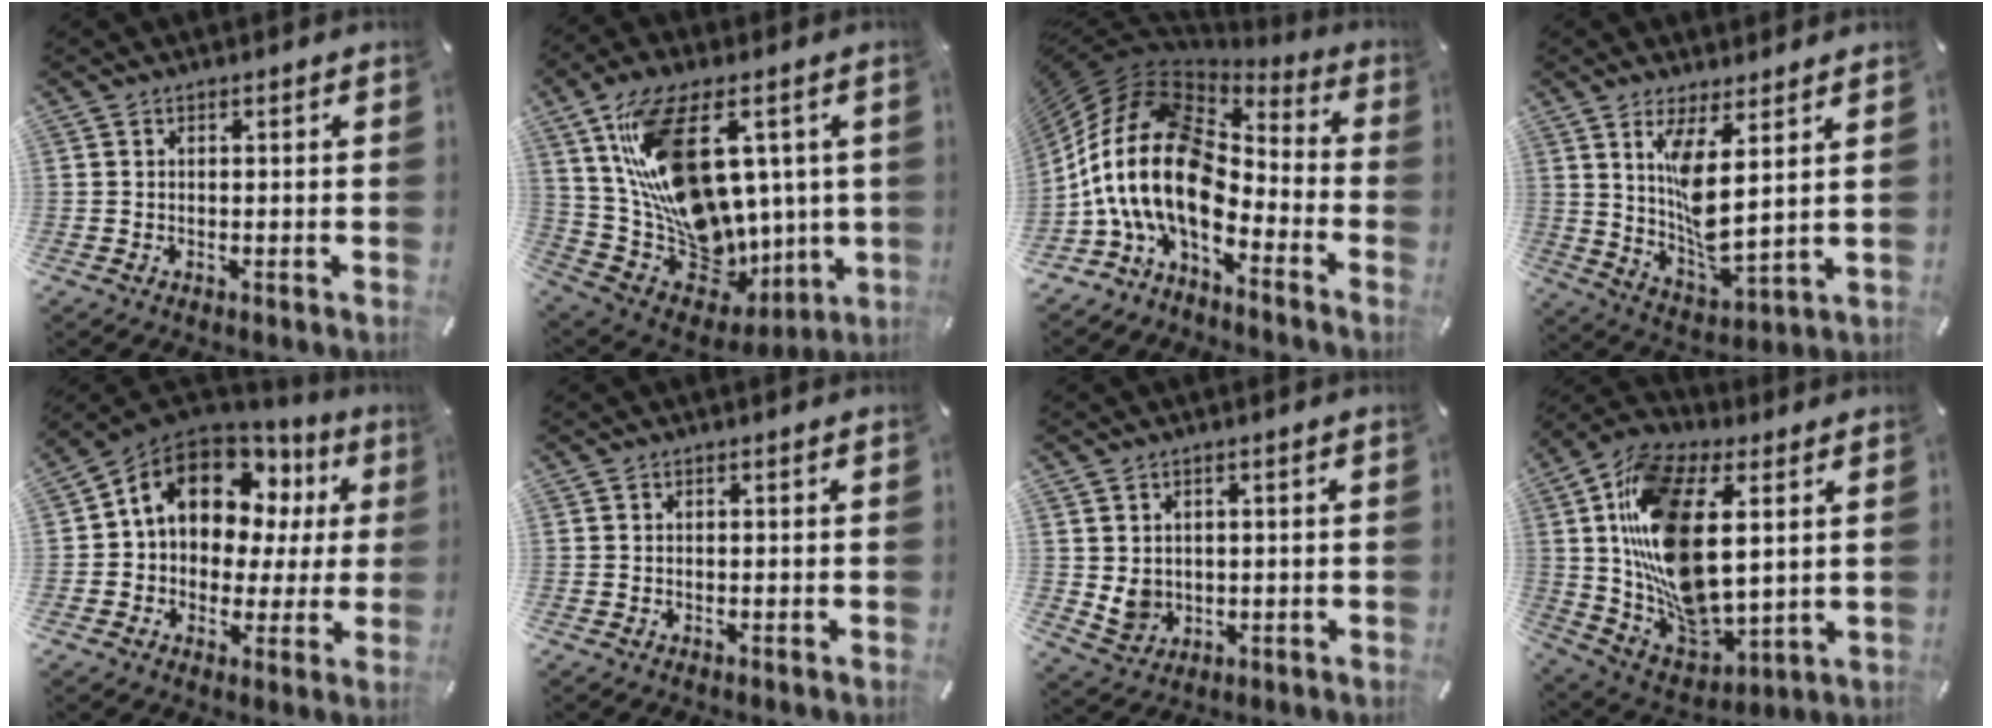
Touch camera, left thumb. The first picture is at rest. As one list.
[{"total": 22.7, "force": [8.6, 13.8, 15.8], "torque": [-0.299, -0.069, 0.159]}, {"total": 20.4, "force": [-5.1, 12.0, 15.7], "torque": [-0.354, 0.006, -0.094]}, {"total": 10.3, "force": [4.3, 3.0, 8.9], "torque": [-0.181, -0.036, 0.074]}, {"total": 14.4, "force": [6.7, 10.2, 7.7], "torque": [-0.149, -0.033, 0.126]}, {"total": 0.0}, {"total": 5.1, "force": [1.2, 4.8, 1.4], "torque": [-0.031, -0.005, 0.022]}, {"total": 22.2, "force": [5.4, 13.4, 16.9], "torque": [-0.363, -0.031, 0.099]}]